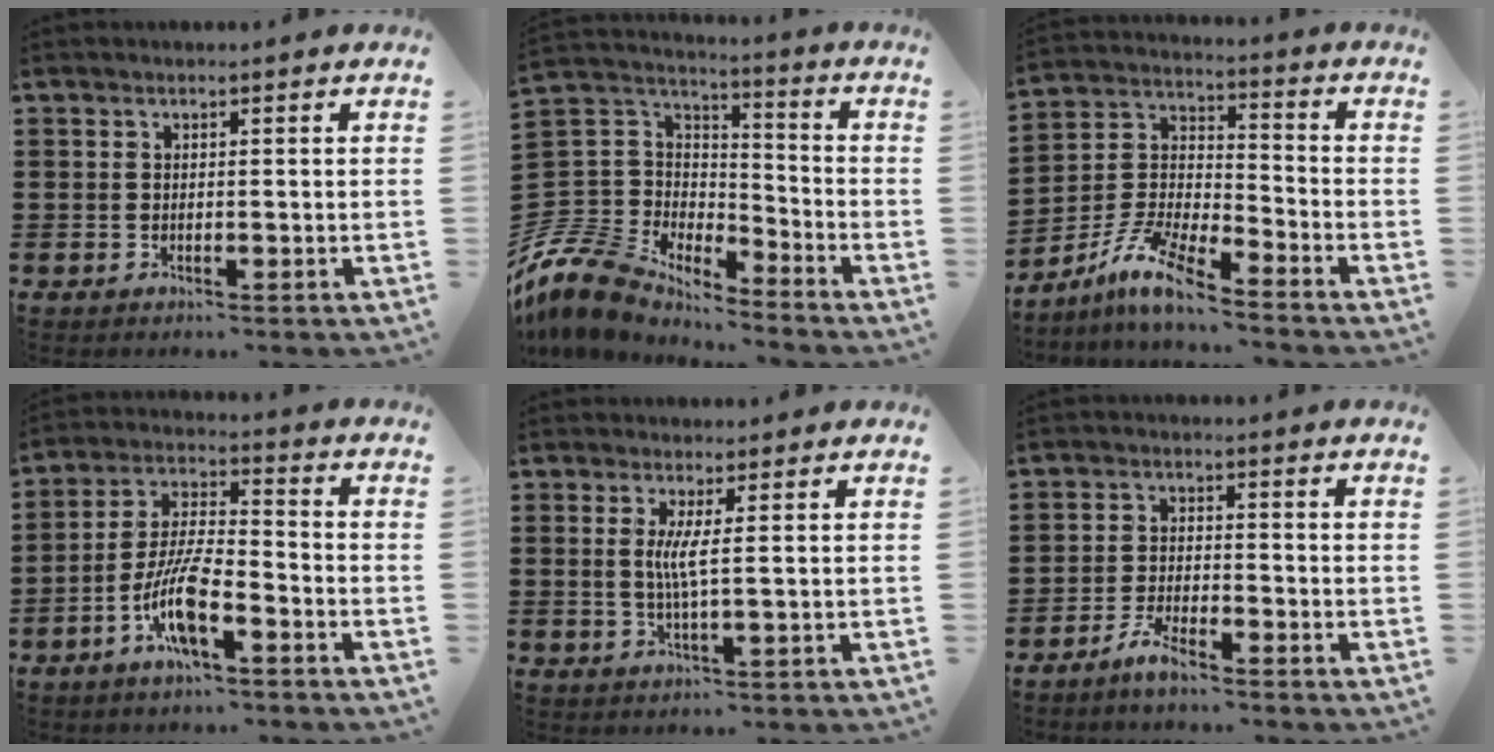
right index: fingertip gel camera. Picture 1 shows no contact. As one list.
[{"total": 10.4, "force": [-9.2, 4.3, 2.4], "torque": [-0.105, 0.002, -0.193]}, {"total": 8.4, "force": [-7.2, 1.1, 4.3], "torque": [-0.116, -0.006, -0.148]}, {"total": 9.8, "force": [-4.8, 2.7, 8.1], "torque": [-0.183, -0.004, -0.094]}, {"total": 3.7, "force": [0.6, -0.3, 3.6], "torque": [-0.072, -0.010, 0.010]}, {"total": 3.3, "force": [-3.1, 0.1, 1.3], "torque": [-0.038, 0.000, -0.063]}]